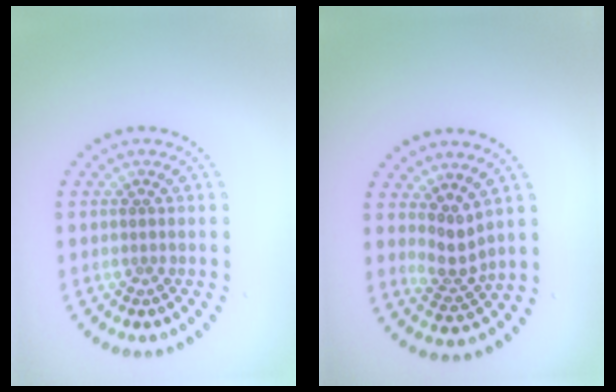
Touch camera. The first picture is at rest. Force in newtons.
{"total": 2.3, "press": 1.6, "slide": 1.7}